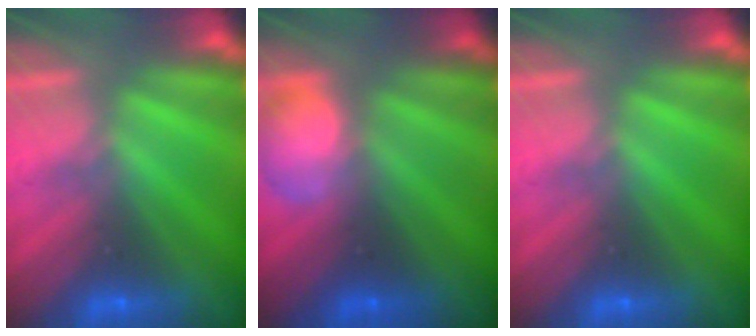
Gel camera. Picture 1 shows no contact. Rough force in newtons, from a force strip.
{"total": 2.5}
{"total": 0.0}